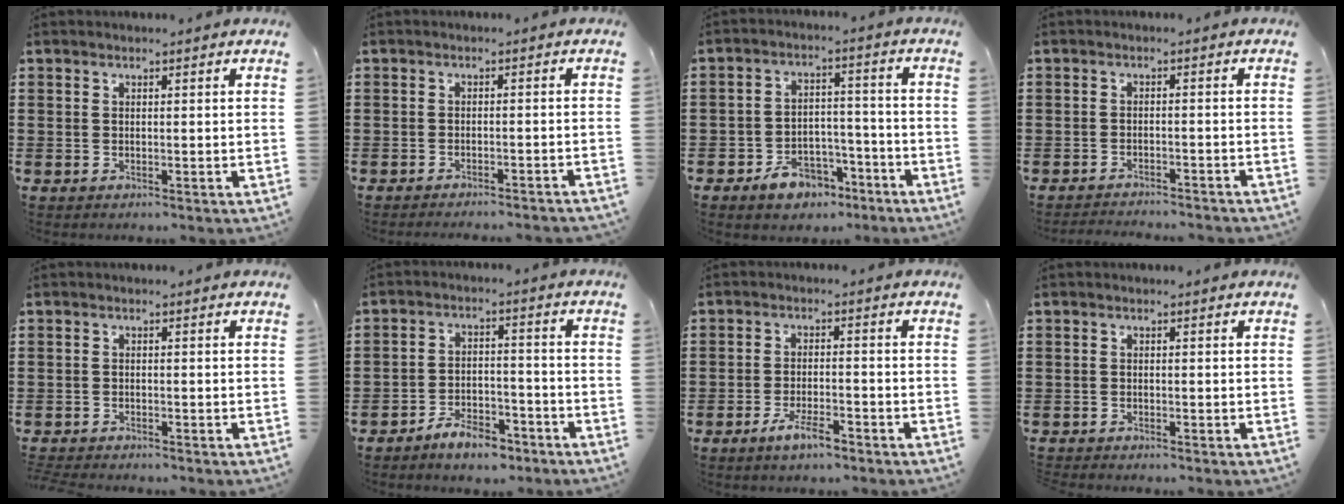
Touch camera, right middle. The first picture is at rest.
{"total": 1.7, "force": [-1.7, -0.2, 0.3], "torque": [-0.006, 0.004, -0.035]}
{"total": 6.1, "force": [-4.7, 3.2, 2.0], "torque": [-0.038, 0.023, -0.089]}
{"total": 2.3, "force": [-2.3, 0.0, 0.1], "torque": [-0.007, 0.001, -0.048]}
{"total": 1.1, "force": [-1.1, 0.1, 0.0], "torque": [-0.003, 0.001, -0.023]}
{"total": 5.8, "force": [-5.2, 1.7, 1.9], "torque": [-0.035, 0.014, -0.100]}
{"total": 4.4, "force": [-3.1, 1.1, 3.0], "torque": [-0.053, 0.004, -0.056]}
{"total": 0.7, "force": [-0.7, 0.1, 0.0], "torque": [-0.001, 0.000, -0.015]}